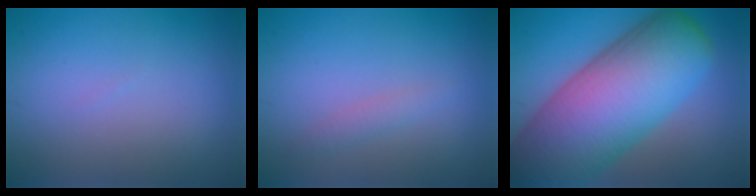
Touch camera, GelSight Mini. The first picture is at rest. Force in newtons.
{"total": 1.2, "press": 1.2, "slide": 0.0}
{"total": 16.9, "press": 16.9, "slide": 0.9}